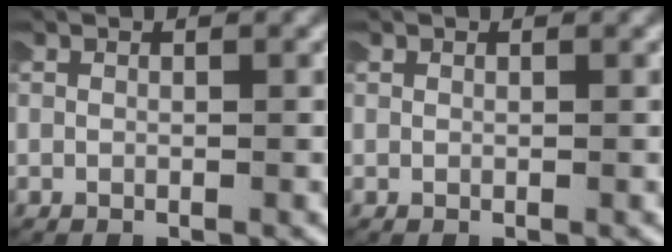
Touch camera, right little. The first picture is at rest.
{"total": 0.0}